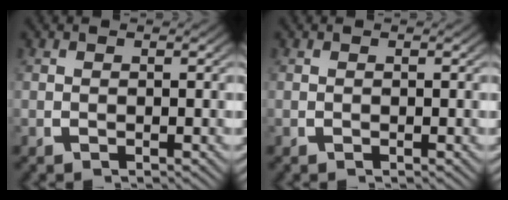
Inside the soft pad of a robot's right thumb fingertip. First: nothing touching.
{"total": 0.0}